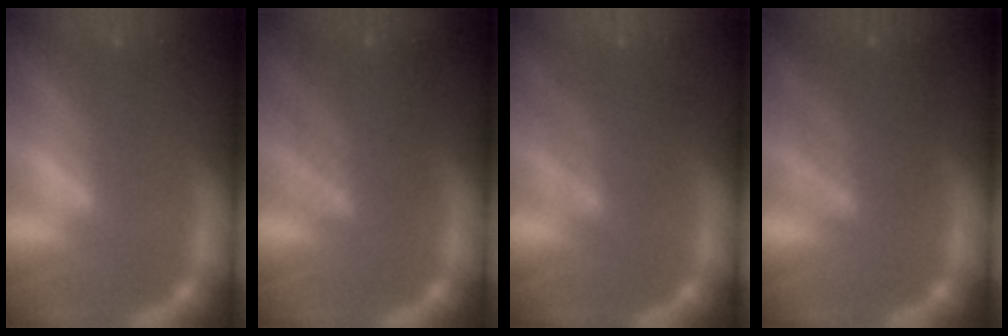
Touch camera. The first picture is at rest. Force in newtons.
{"total": 6.1}
{"total": 4.0}
{"total": 5.5}